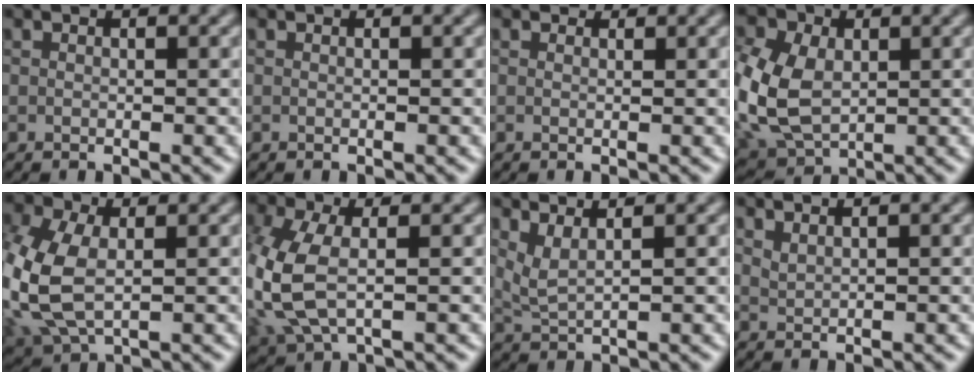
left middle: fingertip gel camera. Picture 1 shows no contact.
{"total": 0.0}
{"total": 0.9, "force": [0.8, 0.3, 0.1], "torque": [-0.004, -0.005, 0.006]}
{"total": 10.0, "force": [-0.4, 7.2, 6.9], "torque": [-0.190, -0.005, -0.012]}
{"total": 8.2, "force": [-0.5, 5.4, 6.1], "torque": [-0.167, -0.008, -0.008]}
{"total": 6.5, "force": [-0.3, 3.8, 5.3], "torque": [-0.142, -0.004, -0.005]}
{"total": 2.2, "force": [1.4, 0.6, 1.6], "torque": [-0.034, -0.005, 0.031]}
{"total": 0.9, "force": [0.8, 0.2, 0.3], "torque": [-0.011, -0.001, 0.019]}